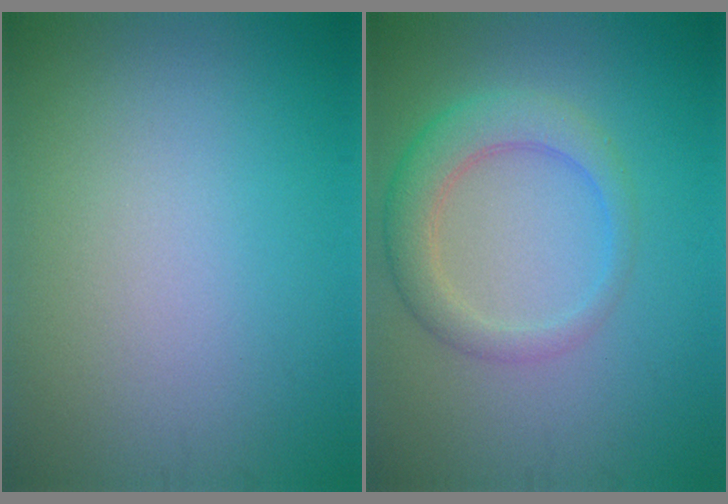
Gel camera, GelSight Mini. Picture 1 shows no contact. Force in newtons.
{"total": 3.8, "press": 3.8, "slide": 0.1}